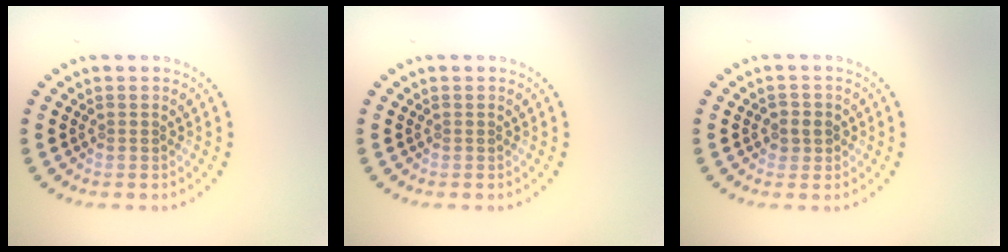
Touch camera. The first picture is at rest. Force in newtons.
{"total": 0.0}
{"total": 1.5, "press": 1.4, "slide": 0.7}